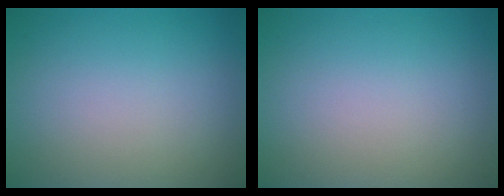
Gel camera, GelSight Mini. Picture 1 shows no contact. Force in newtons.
{"total": 0.0}